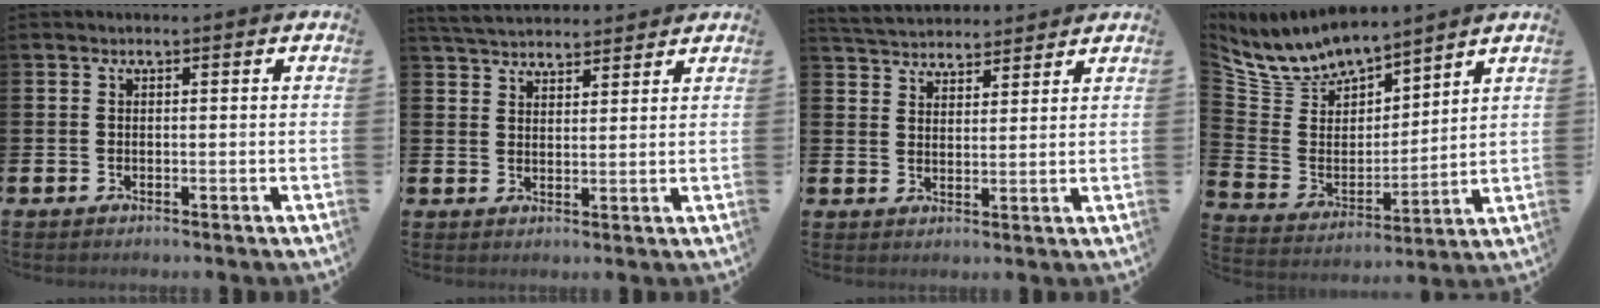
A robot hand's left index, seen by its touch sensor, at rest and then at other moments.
{"total": 4.5, "force": [4.4, 0.9, 0.3], "torque": [-0.021, -0.018, 0.081]}
{"total": 4.5, "force": [4.4, 0.9, -0.3], "torque": [-0.011, -0.023, 0.080]}
{"total": 8.6, "force": [8.3, 2.0, 1.1], "torque": [-0.071, -0.061, 0.150]}